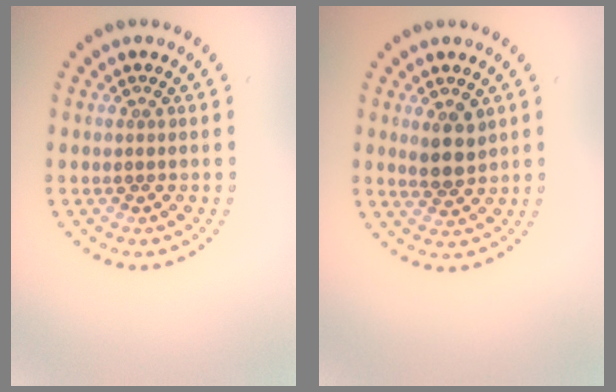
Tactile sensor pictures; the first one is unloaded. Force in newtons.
{"total": 2.6, "press": 2.4, "slide": 1.0}